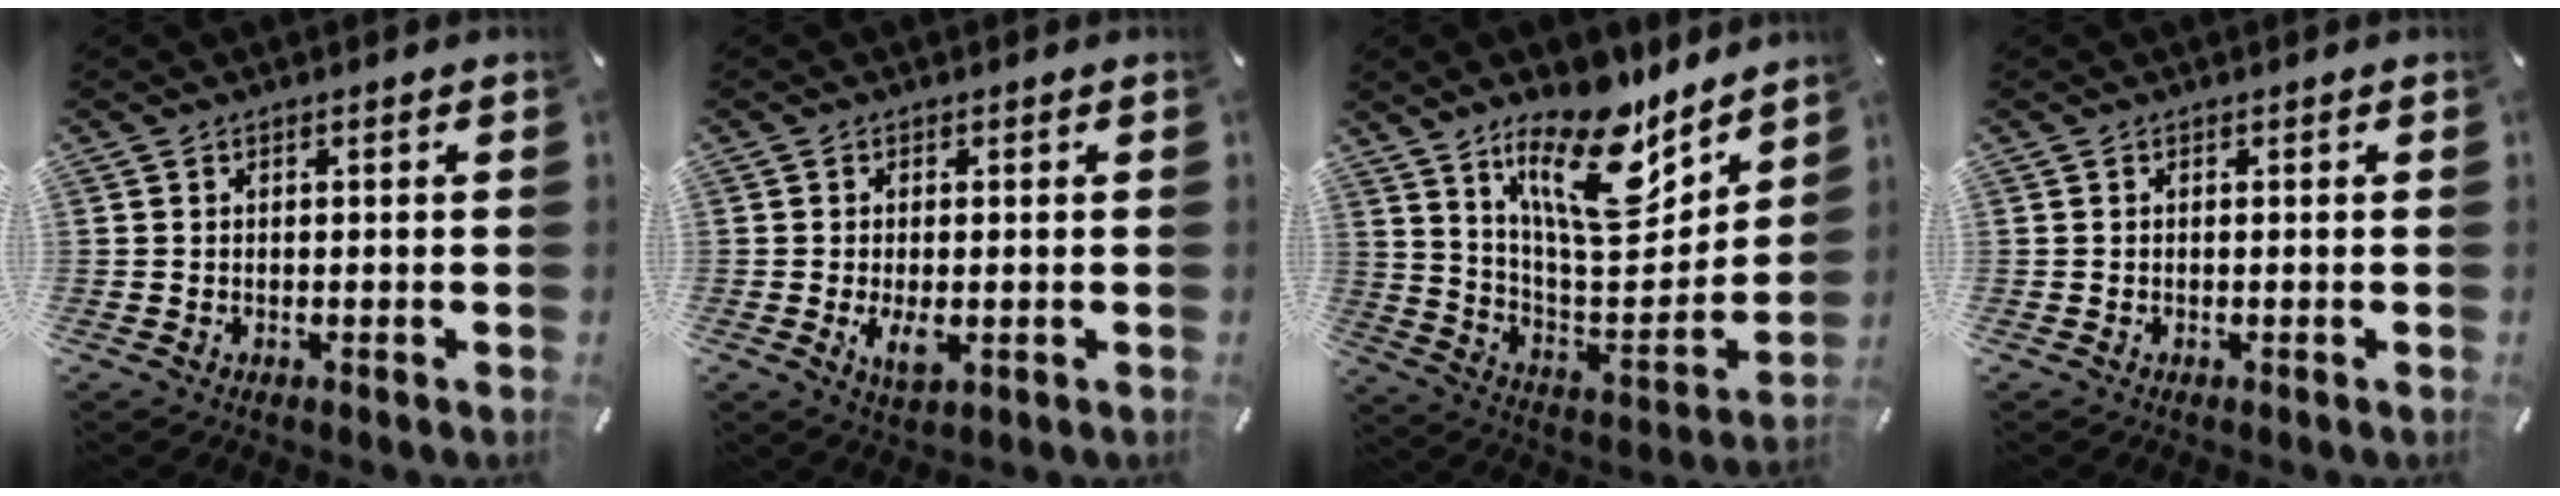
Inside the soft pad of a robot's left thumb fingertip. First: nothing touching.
{"total": 4.7, "force": [-0.7, 2.3, 4.1], "torque": [-0.088, -0.011, -0.018]}
{"total": 20.8, "force": [13.7, 8.4, 13.2], "torque": [-0.217, -0.090, 0.236]}
{"total": 0.0}